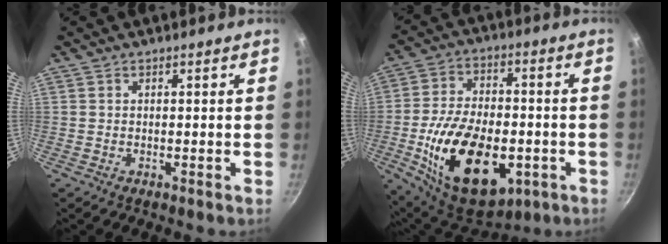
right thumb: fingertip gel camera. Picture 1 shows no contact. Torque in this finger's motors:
{"motor_torque": [-0.36, 1.65, 1.93, -0.85, 0.19]}